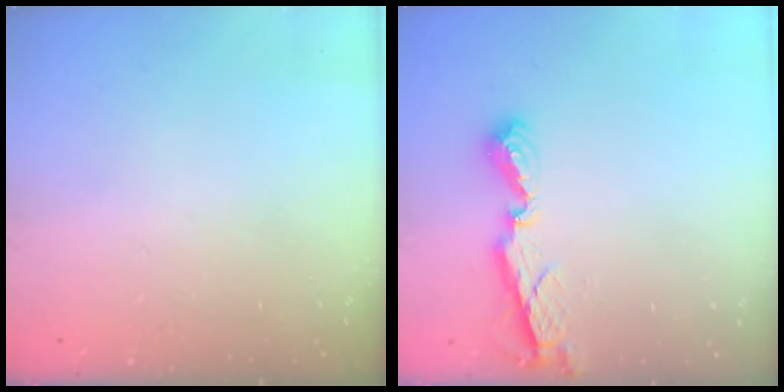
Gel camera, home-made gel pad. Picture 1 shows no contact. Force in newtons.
{"total": 7.8, "press": 7.8, "slide": 0.5}